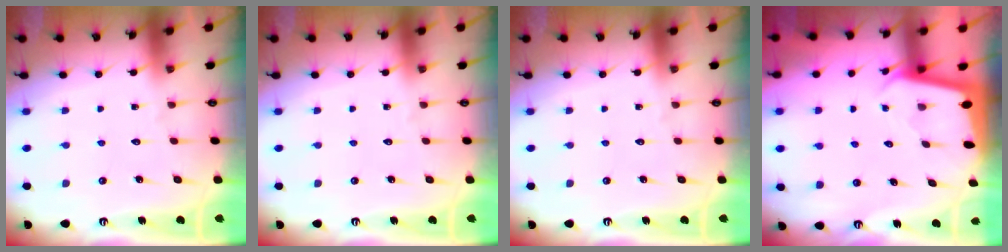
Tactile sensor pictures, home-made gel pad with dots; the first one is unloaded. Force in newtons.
{"total": 0.0}
{"total": 0.0}
{"total": 1.9, "press": 1.9, "slide": 0.1}